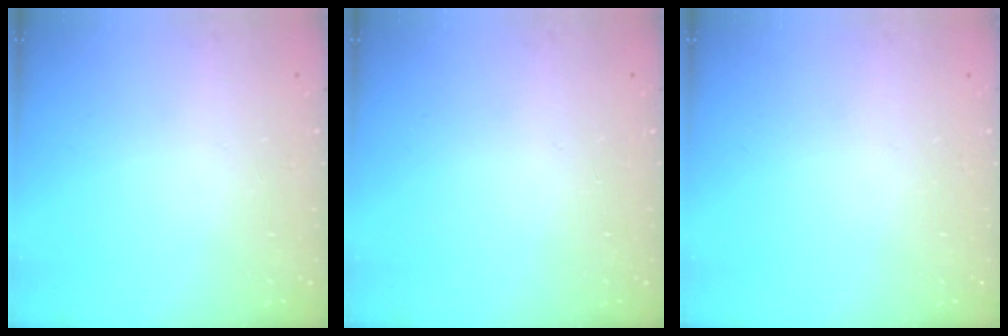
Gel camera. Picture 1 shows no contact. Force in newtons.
{"total": 0.0}
{"total": 0.0}